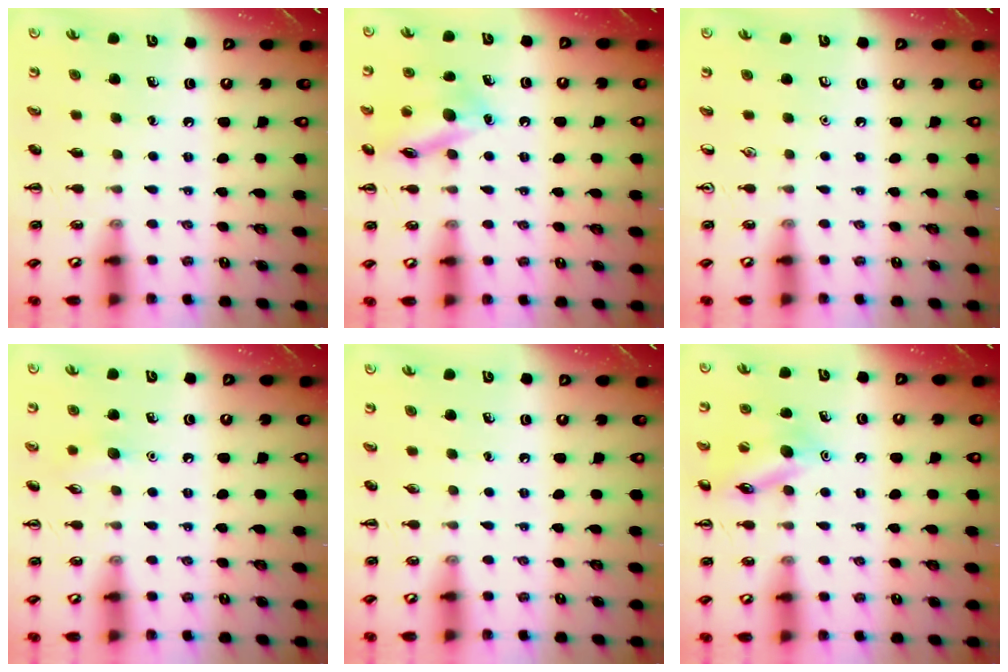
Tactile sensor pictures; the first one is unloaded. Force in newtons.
{"total": 13.9, "press": 13.8, "slide": 1.0}
{"total": 0.0}
{"total": 5.6, "press": 5.4, "slide": 1.4}
{"total": 0.0}
{"total": 12.6, "press": 12.5, "slide": 1.8}